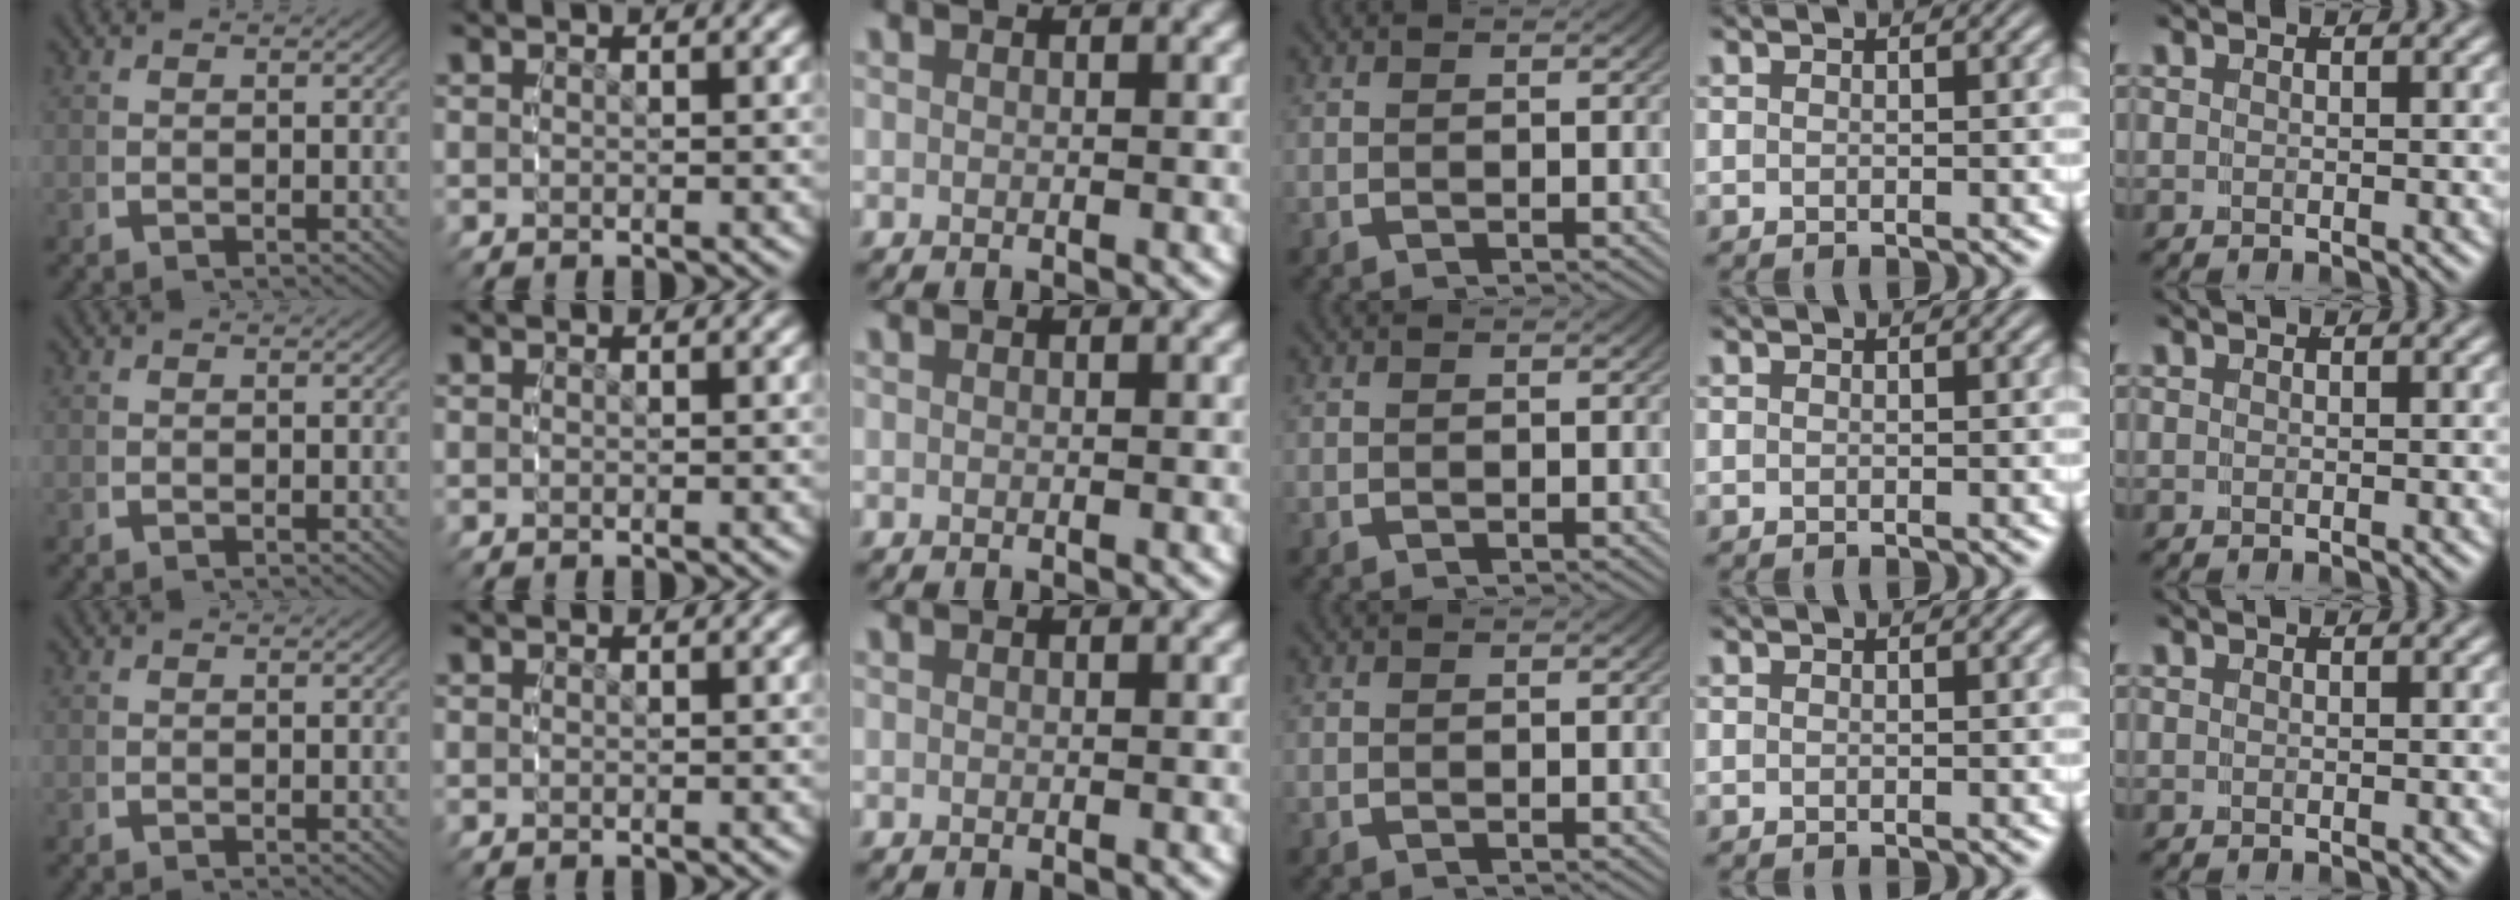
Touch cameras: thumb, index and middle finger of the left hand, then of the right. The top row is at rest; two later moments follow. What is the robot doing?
{"motion": "reach", "object": "photo album"}